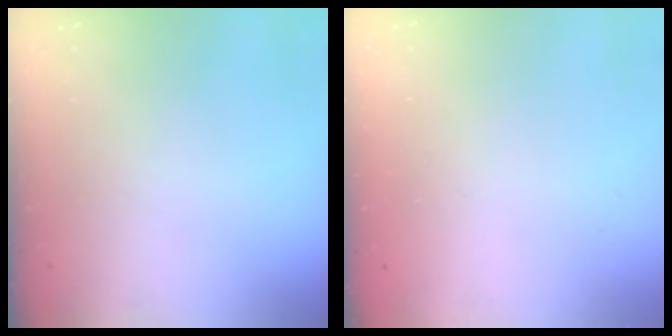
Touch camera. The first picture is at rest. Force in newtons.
{"total": 1.6, "press": 1.6, "slide": 0.2}